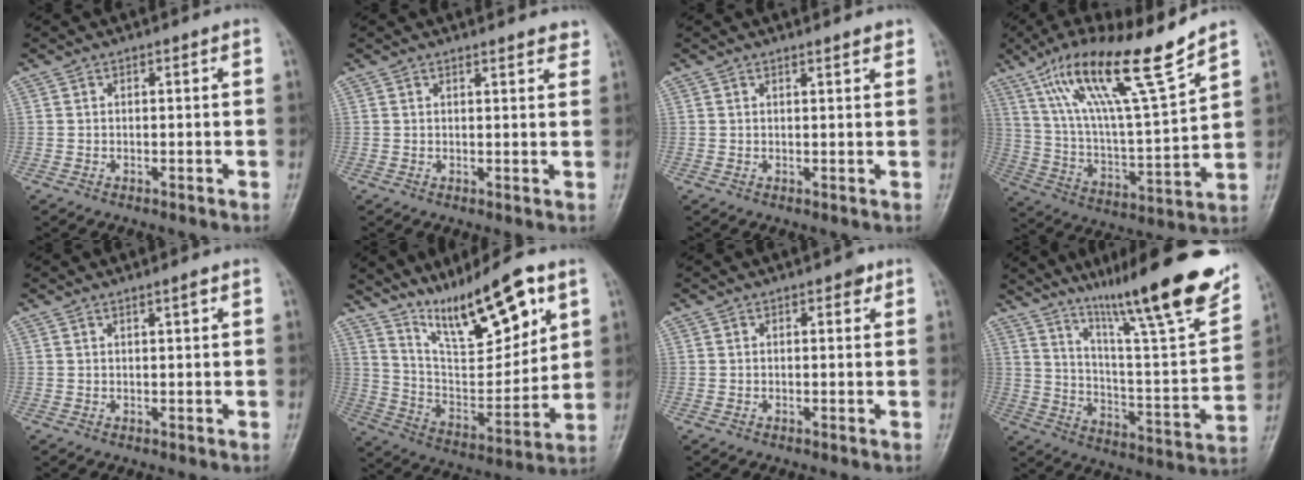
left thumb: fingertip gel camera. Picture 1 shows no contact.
{"total": 3.6, "force": [3.2, 1.0, 1.2], "torque": [0.000, -0.014, 0.028]}
{"total": 1.9, "force": [1.7, 0.3, 0.9], "torque": [-0.007, -0.006, 0.021]}
{"total": 19.7, "force": [13.1, 2.1, 14.5], "torque": [-0.241, -0.057, 0.236]}
{"total": 1.1, "force": [0.7, 0.0, 0.9], "torque": [-0.014, -0.003, 0.011]}
{"total": 18.8, "force": [11.5, 5.7, 13.7], "torque": [-0.189, -0.059, 0.210]}
{"total": 1.5, "force": [0.8, 0.9, 0.9], "torque": [-0.002, 0.000, 0.006]}
{"total": 25.5, "force": [17.6, 3.5, 18.2], "torque": [-0.255, -0.072, 0.276]}